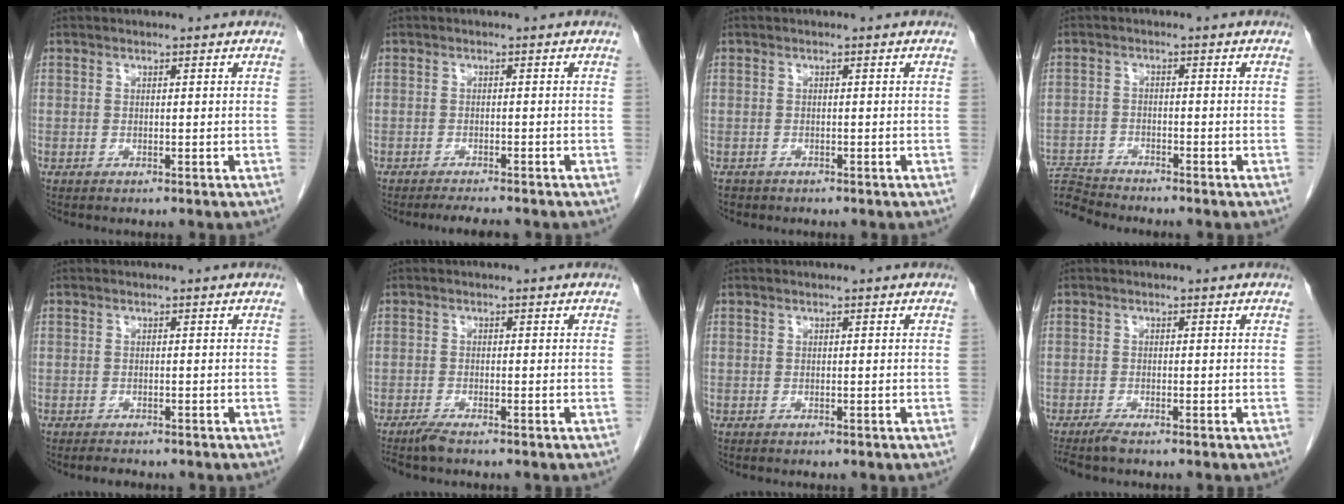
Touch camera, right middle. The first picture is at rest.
{"total": 3.5, "force": [-3.2, 0.1, 1.5], "torque": [-0.025, -0.011, -0.047]}
{"total": 1.3, "force": [-1.0, 0.8, 0.1], "torque": [-0.010, 0.001, -0.015]}
{"total": 5.7, "force": [-5.6, -0.4, -0.4], "torque": [0.006, 0.000, -0.107]}
{"total": 1.4, "force": [-1.3, 0.4, 0.4], "torque": [-0.016, -0.005, -0.017]}
{"total": 2.1, "force": [-1.7, 0.0, 1.1], "torque": [-0.028, -0.006, -0.035]}
{"total": 0.0}
{"total": 2.2, "force": [-1.8, -0.1, 1.1], "torque": [-0.026, -0.007, -0.036]}